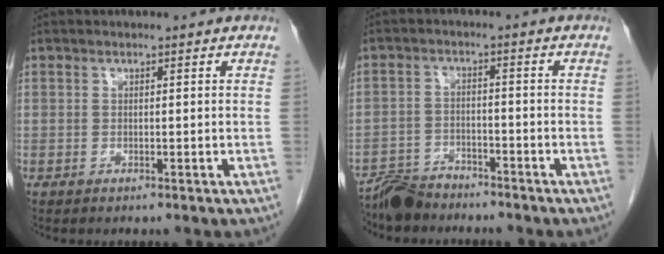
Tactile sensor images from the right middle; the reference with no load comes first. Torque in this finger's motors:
{"motor_torque": [-0.39, -0.30, -0.08, -0.03]}